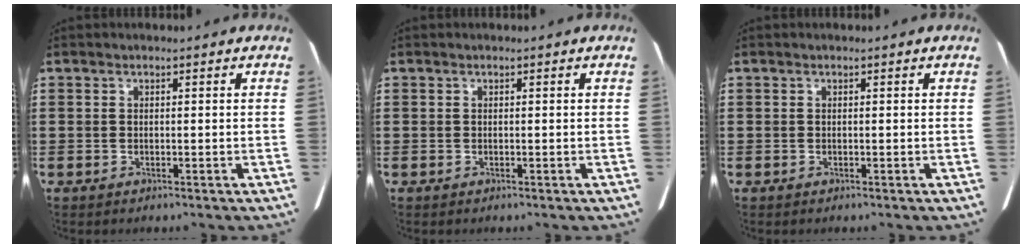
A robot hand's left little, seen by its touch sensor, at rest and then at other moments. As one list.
[{"total": 0.0}, {"total": 0.0}]